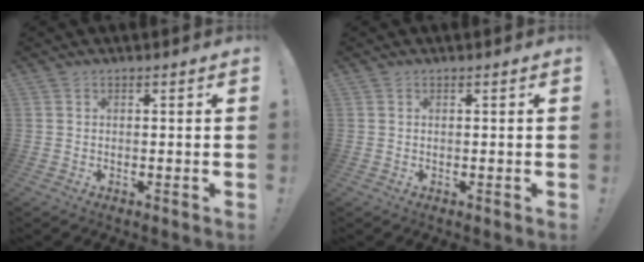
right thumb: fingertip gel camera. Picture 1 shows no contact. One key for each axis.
{"total": 0.0}